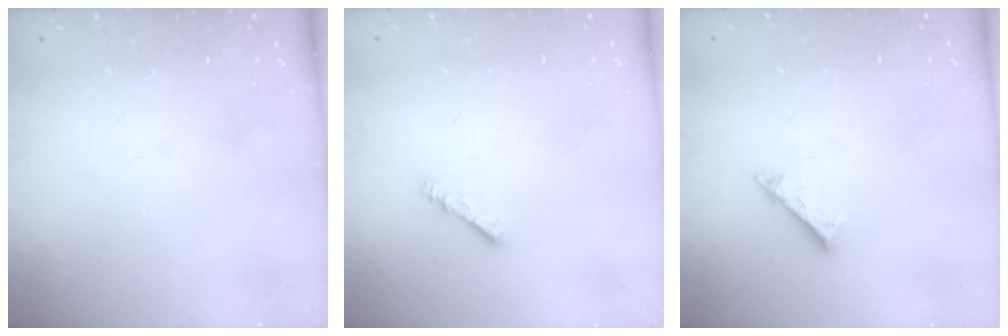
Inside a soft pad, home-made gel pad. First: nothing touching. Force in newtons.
{"total": 1.9, "press": 1.9, "slide": 0.4}
{"total": 2.2, "press": 2.1, "slide": 0.4}